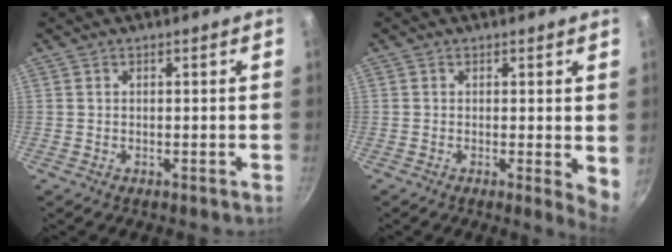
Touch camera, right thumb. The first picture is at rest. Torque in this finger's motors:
{"motor_torque": [-0.50, 0.65, 0.22, -0.18, 0.08]}